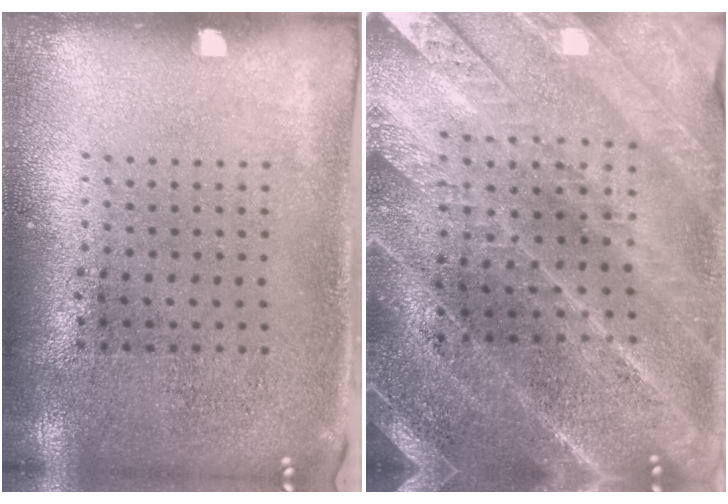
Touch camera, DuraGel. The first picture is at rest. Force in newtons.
{"total": 2.8, "press": 2.8, "slide": 0.5}